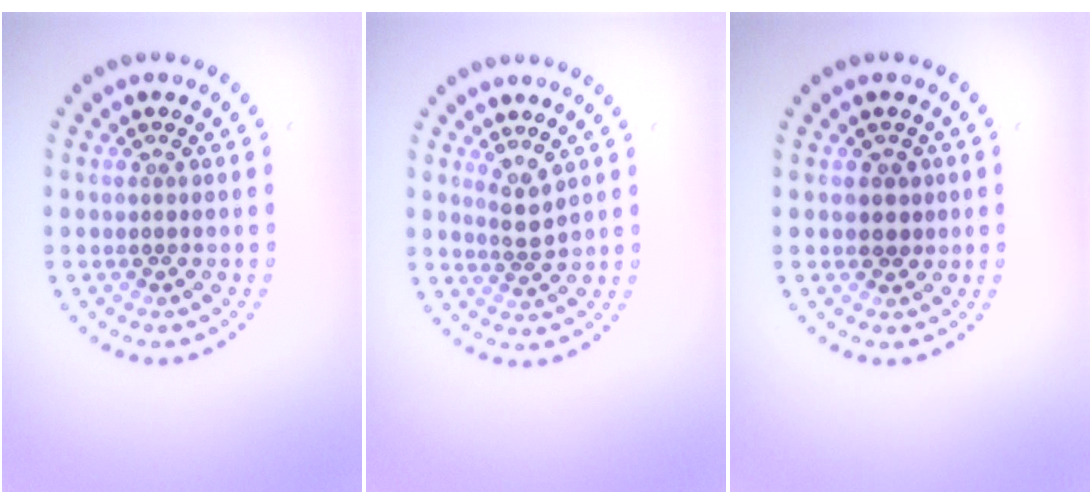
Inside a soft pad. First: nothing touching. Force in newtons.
{"total": 2.0, "press": 1.5, "slide": 1.4}
{"total": 1.6, "press": 1.3, "slide": 0.9}